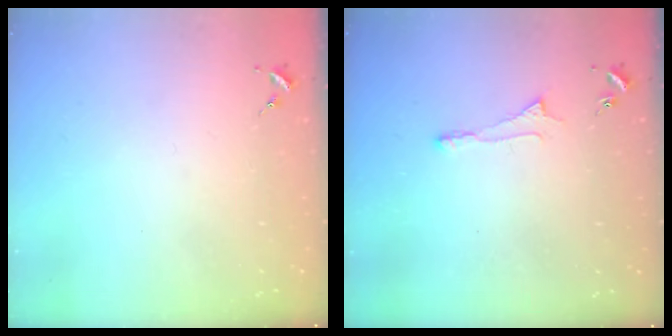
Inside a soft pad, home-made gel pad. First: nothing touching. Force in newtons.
{"total": 3.5, "press": 3.4, "slide": 0.5}